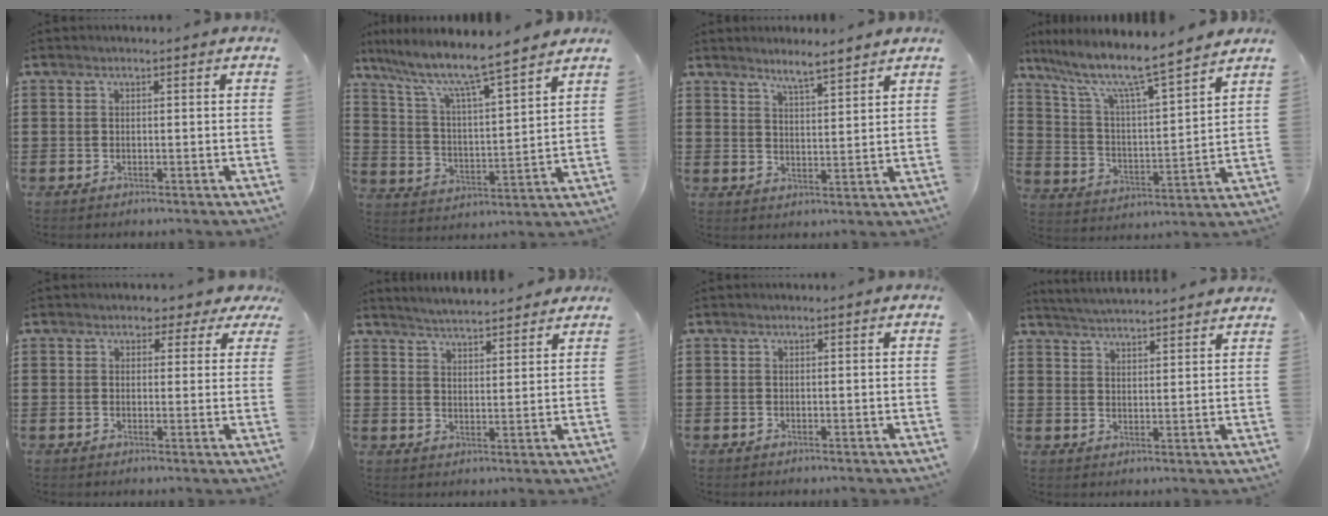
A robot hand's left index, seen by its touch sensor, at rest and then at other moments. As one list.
[{"total": 7.4, "force": [6.2, 0.3, 3.9], "torque": [-0.103, -0.047, 0.100]}, {"total": 3.9, "force": [3.7, -0.2, 1.2], "torque": [-0.033, -0.012, 0.067]}, {"total": 8.5, "force": [7.1, 0.7, 4.7], "torque": [-0.120, -0.050, 0.112]}, {"total": 2.2, "force": [1.4, 1.5, 0.8], "torque": [-0.010, 0.003, 0.019]}, {"total": 4.0, "force": [4.0, 0.2, 0.2], "torque": [-0.019, -0.015, 0.072]}, {"total": 0.0}, {"total": 3.7, "force": [3.6, -0.7, 0.0], "torque": [-0.014, -0.021, 0.063]}]